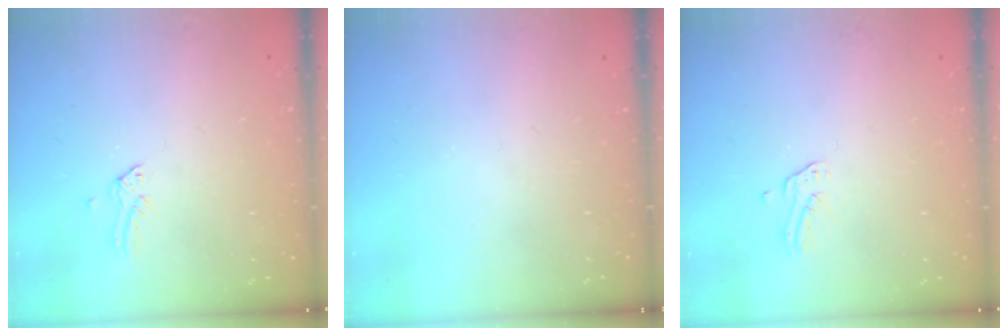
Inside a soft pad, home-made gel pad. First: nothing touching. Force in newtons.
{"total": 0.0}
{"total": 2.6, "press": 2.6, "slide": 0.2}